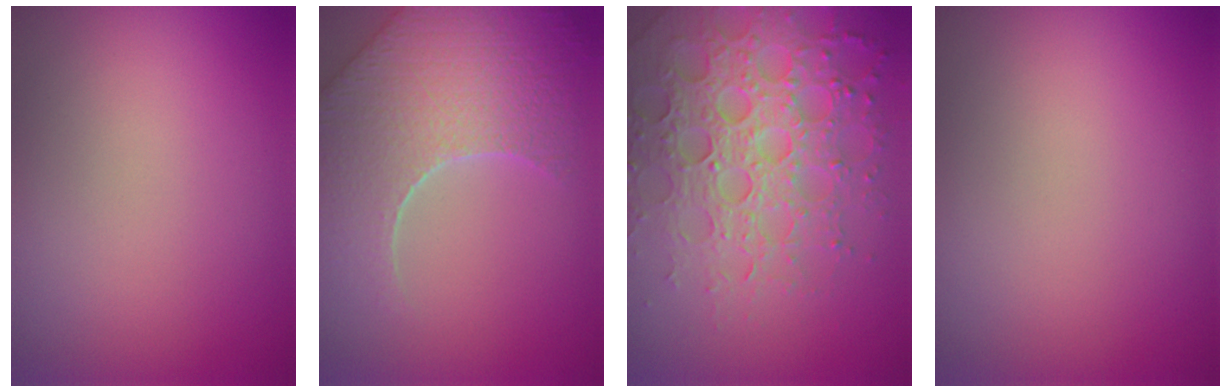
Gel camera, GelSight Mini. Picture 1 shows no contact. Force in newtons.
{"total": 9.2, "press": 6.4, "slide": 6.6}
{"total": 7.3, "press": 7.2, "slide": 1.6}
{"total": 0.0}